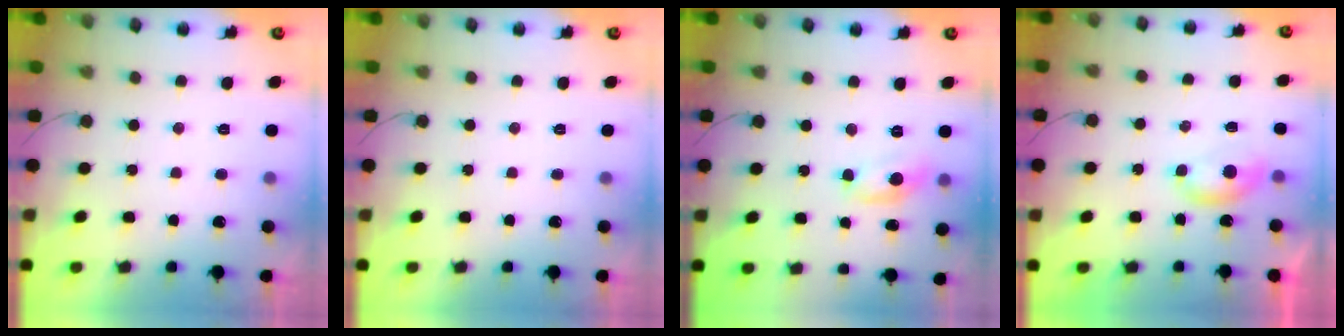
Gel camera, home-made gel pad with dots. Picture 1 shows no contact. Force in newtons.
{"total": 0.0}
{"total": 7.5, "press": 7.4, "slide": 0.4}
{"total": 4.0, "press": 4.0, "slide": 0.5}